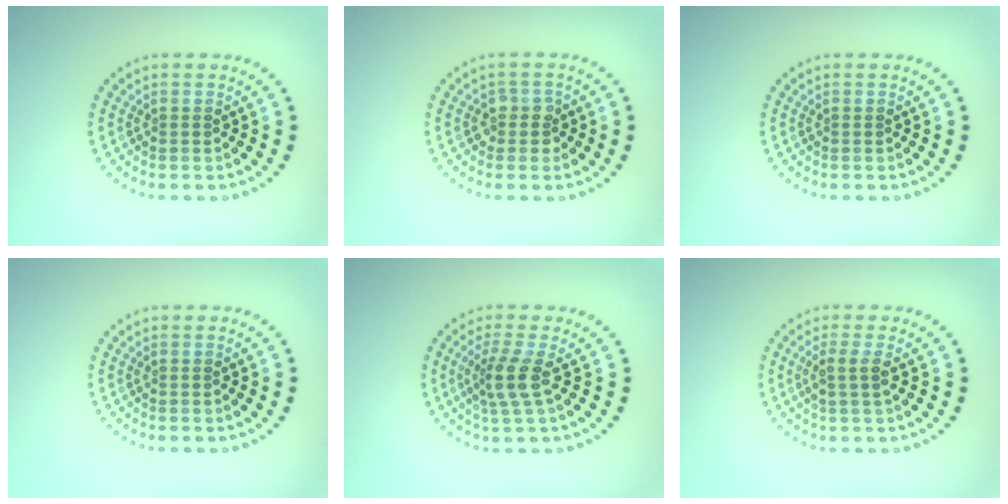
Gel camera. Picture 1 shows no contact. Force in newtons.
{"total": 1.7, "press": 1.6, "slide": 0.7}
{"total": 0.0}
{"total": 0.0}
{"total": 2.7, "press": 2.1, "slide": 1.7}
{"total": 1.7, "press": 1.4, "slide": 0.8}